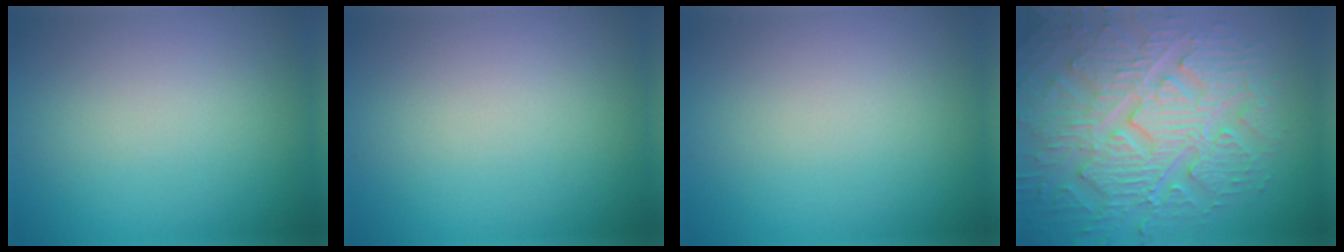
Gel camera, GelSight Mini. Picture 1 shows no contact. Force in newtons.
{"total": 0.0}
{"total": 0.0}
{"total": 9.2, "press": 6.8, "slide": 6.2}